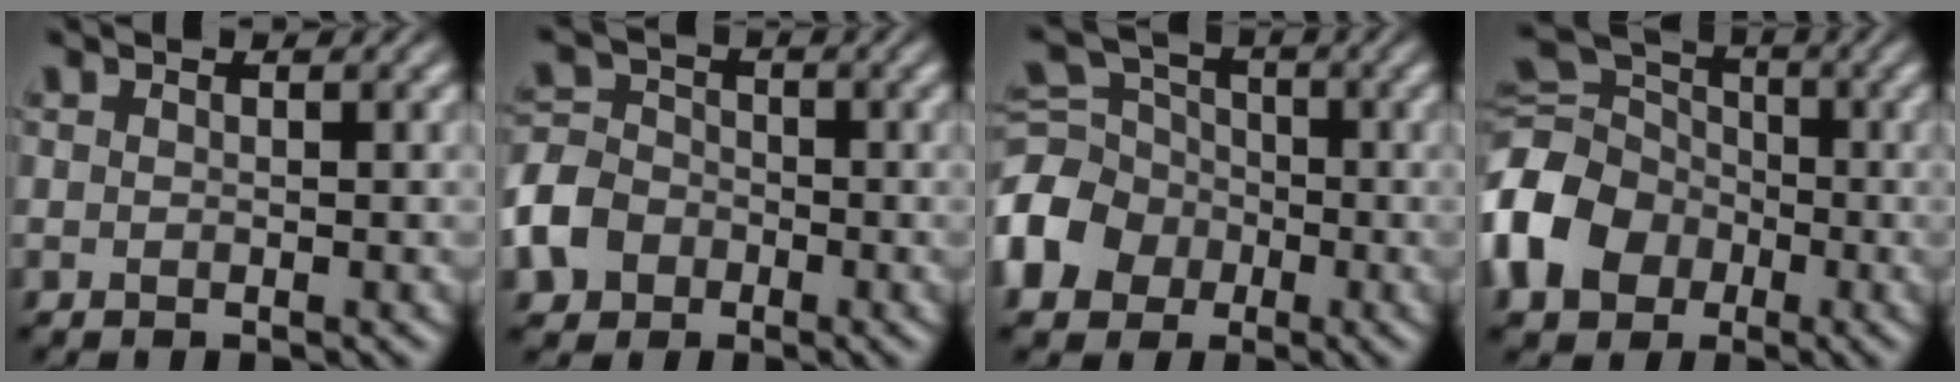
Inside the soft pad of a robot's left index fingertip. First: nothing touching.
{"total": 5.9, "force": [-2.8, 4.8, 2.1], "torque": [-0.038, -0.008, -0.065]}
{"total": 7.3, "force": [-2.6, 5.9, 3.3], "torque": [-0.085, 0.005, -0.072]}
{"total": 10.2, "force": [-2.7, 8.1, 5.6], "torque": [-0.146, -0.003, -0.072]}